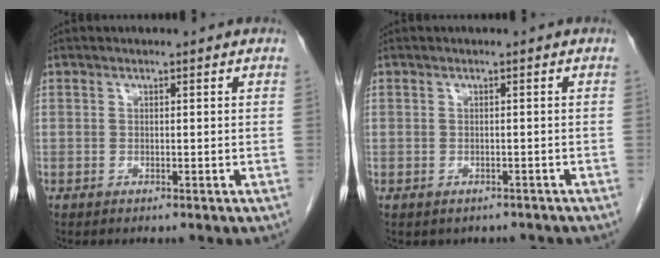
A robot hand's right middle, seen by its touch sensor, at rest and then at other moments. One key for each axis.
{"total": 2.5, "fx": -2.1, "fy": 1.4, "fz": 0.4, "tx": -0.005, "ty": 0.004, "tz": -0.024}